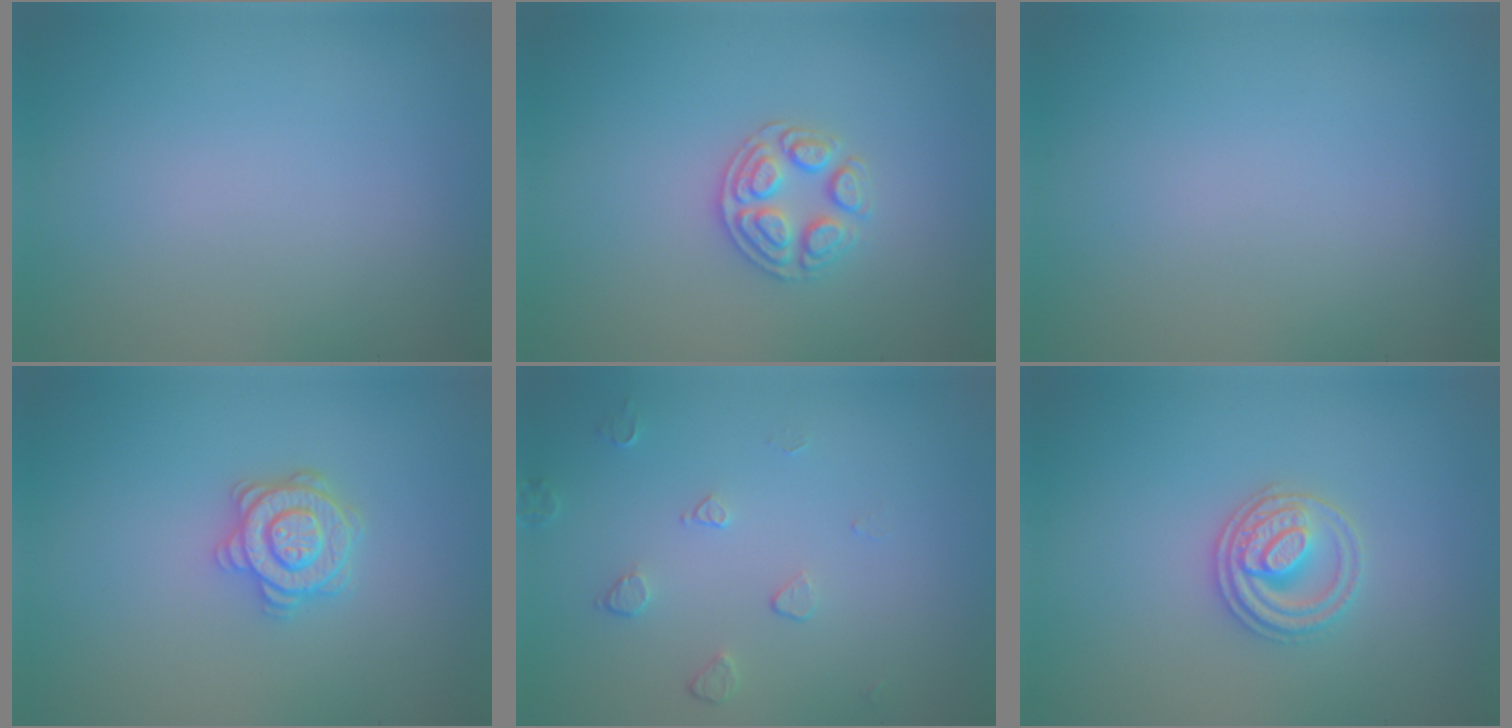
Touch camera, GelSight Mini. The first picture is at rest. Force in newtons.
{"total": 2.7, "press": 2.6, "slide": 0.8}
{"total": 0.0}
{"total": 3.1, "press": 3.0, "slide": 0.5}
{"total": 1.5, "press": 0.9, "slide": 1.1}
{"total": 3.0, "press": 2.8, "slide": 0.9}